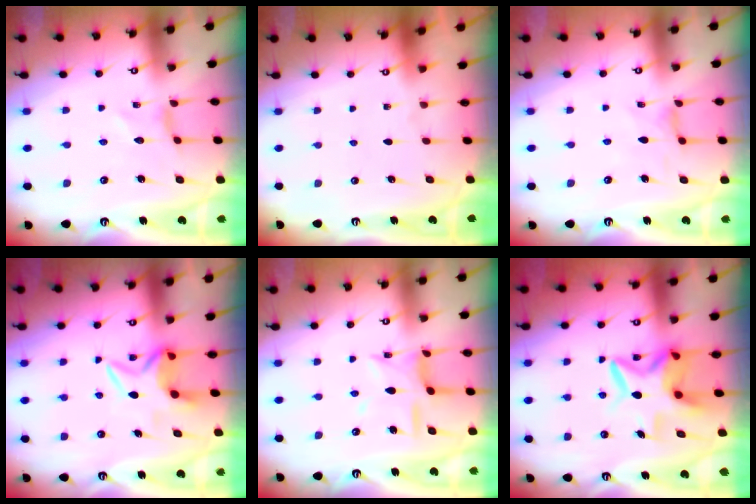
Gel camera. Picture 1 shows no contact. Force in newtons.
{"total": 0.0}
{"total": 0.7, "press": 0.6, "slide": 0.4}
{"total": 6.5, "press": 6.4, "slide": 0.8}
{"total": 10.4, "press": 10.4, "slide": 0.6}
{"total": 9.4, "press": 9.4, "slide": 1.0}